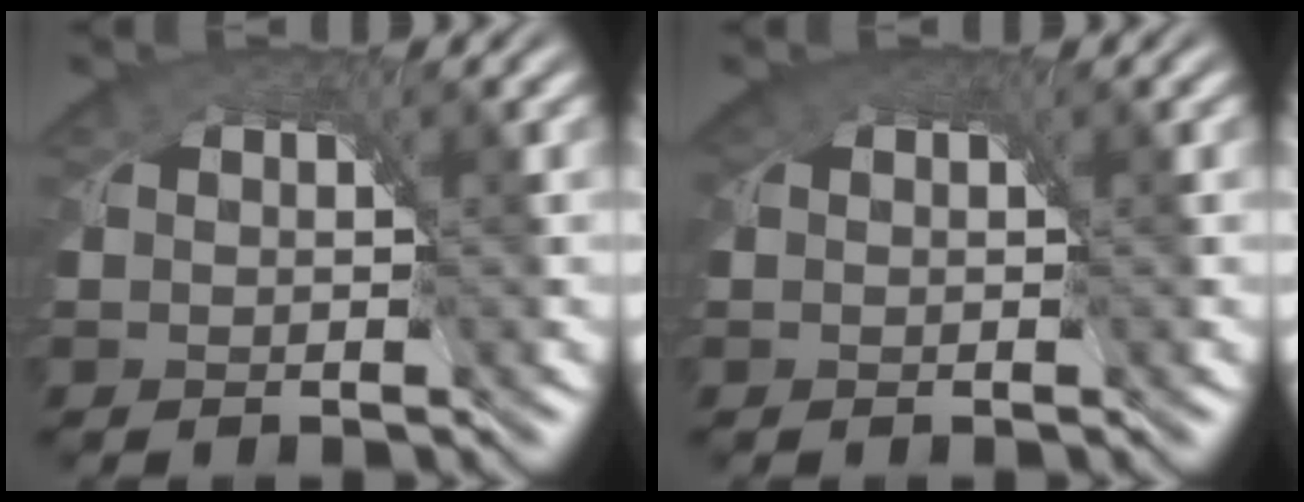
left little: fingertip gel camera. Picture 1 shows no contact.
{"total": 2.0, "force": [0.7, 1.6, 0.9], "torque": [-0.019, 0.001, 0.006]}